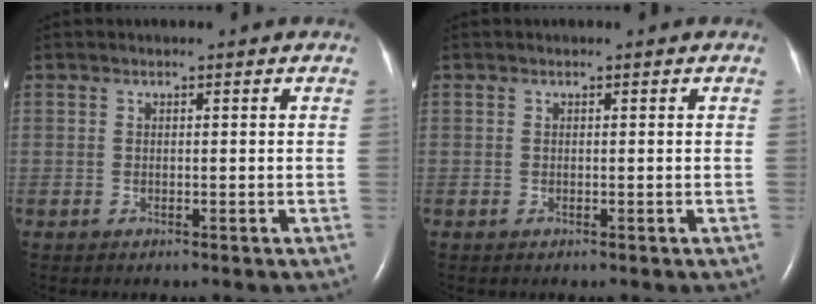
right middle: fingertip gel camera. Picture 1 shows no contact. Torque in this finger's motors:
{"motor_torque": [0.03, -0.02, -0.01, 0.00]}